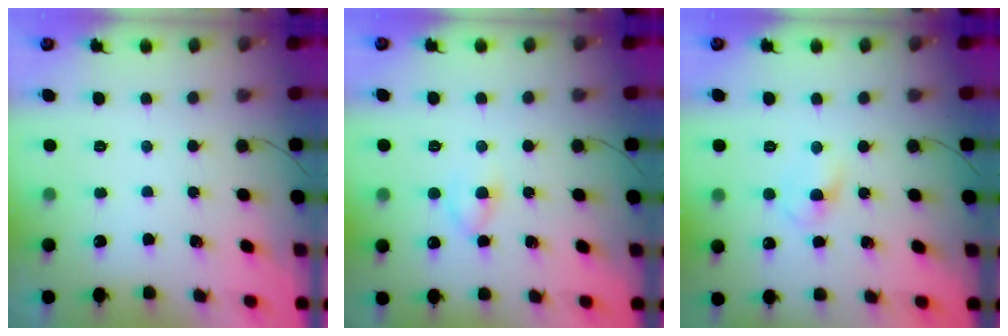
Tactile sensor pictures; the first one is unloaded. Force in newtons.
{"total": 3.8, "press": 3.5, "slide": 1.5}
{"total": 3.3, "press": 3.0, "slide": 1.2}